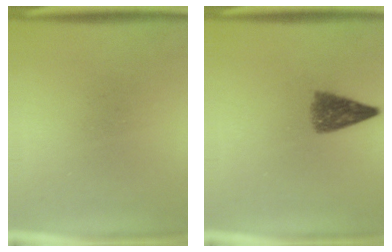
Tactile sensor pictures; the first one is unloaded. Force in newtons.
{"total": 4.8}